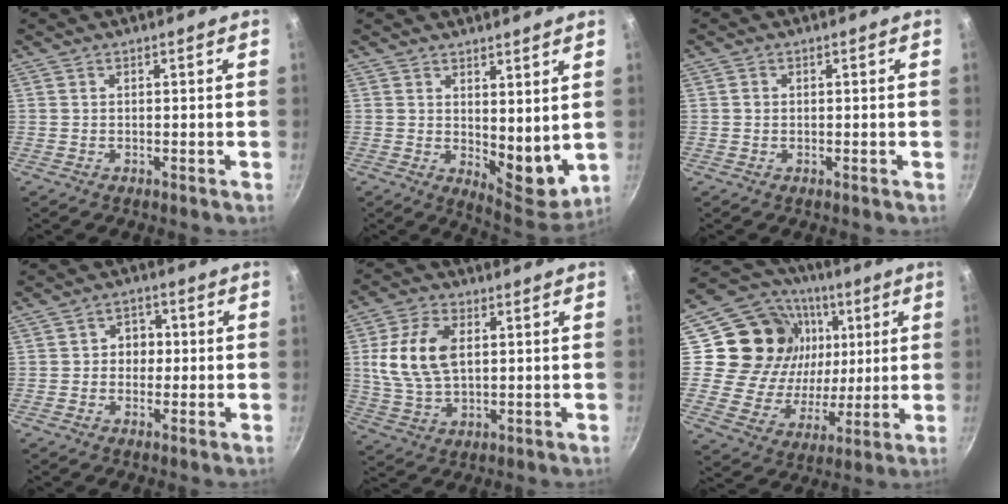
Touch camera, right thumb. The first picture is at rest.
{"total": 9.5, "force": [2.7, 4.6, 7.9], "torque": [-0.083, -0.042, 0.048]}
{"total": 0.9, "force": [0.1, 0.8, 0.3], "torque": [-0.004, 0.004, 0.000]}
{"total": 4.6, "force": [0.0, 4.0, 2.3], "torque": [0.000, 0.008, -0.006]}
{"total": 12.1, "force": [2.2, 7.3, 9.4], "torque": [-0.174, -0.001, 0.042]}
{"total": 22.5, "force": [5.8, 18.5, 11.4], "torque": [-0.184, 0.003, 0.107]}